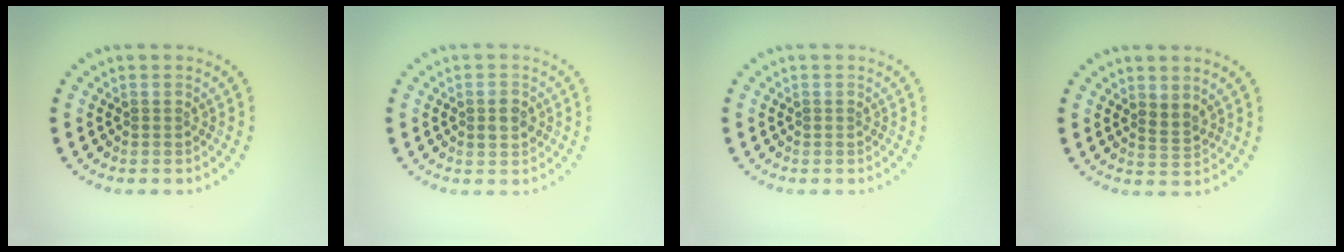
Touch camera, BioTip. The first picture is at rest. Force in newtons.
{"total": 1.6, "press": 1.6, "slide": 0.0}
{"total": 0.0}
{"total": 1.4, "press": 1.2, "slide": 0.8}